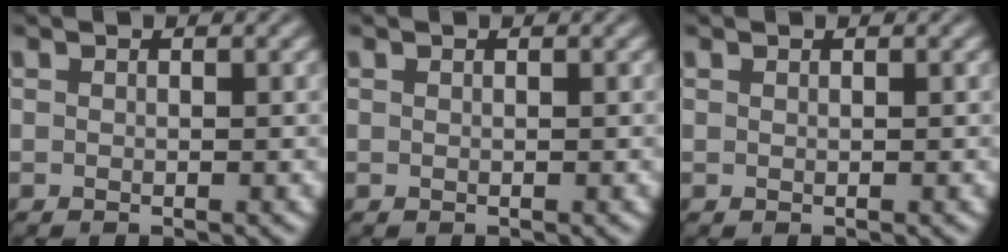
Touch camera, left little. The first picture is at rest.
{"total": 0.0}
{"total": 0.0}